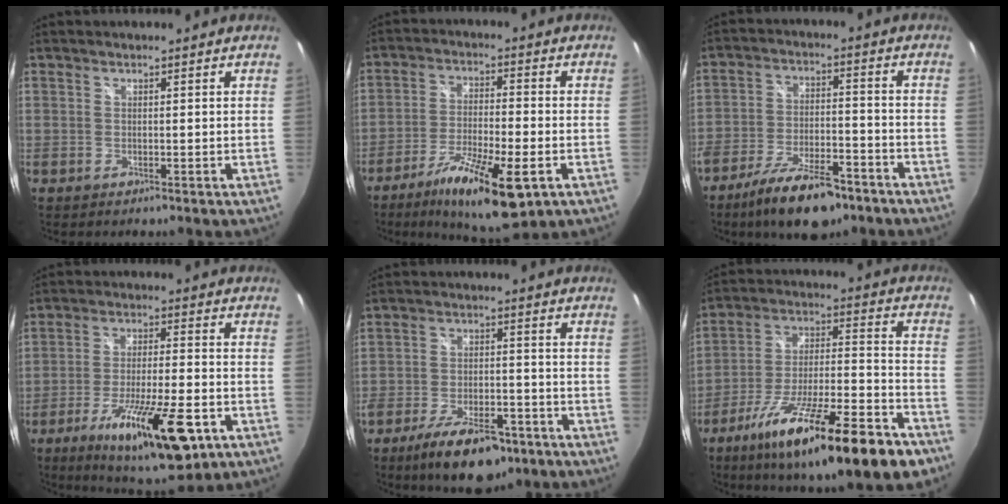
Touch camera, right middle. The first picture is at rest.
{"total": 14.3, "force": [-7.7, 3.5, 11.6], "torque": [-0.222, -0.031, -0.132]}
{"total": 13.9, "force": [-10.2, 4.7, 8.3], "torque": [-0.166, -0.019, -0.167]}
{"total": 18.9, "force": [-9.7, 4.6, 15.5], "torque": [-0.273, -0.040, -0.149]}
{"total": 13.2, "force": [-9.1, 5.1, 8.1], "torque": [-0.164, -0.019, -0.144]}
{"total": 25.6, "force": [-16.5, 5.0, 18.9], "torque": [-0.309, -0.046, -0.260]}